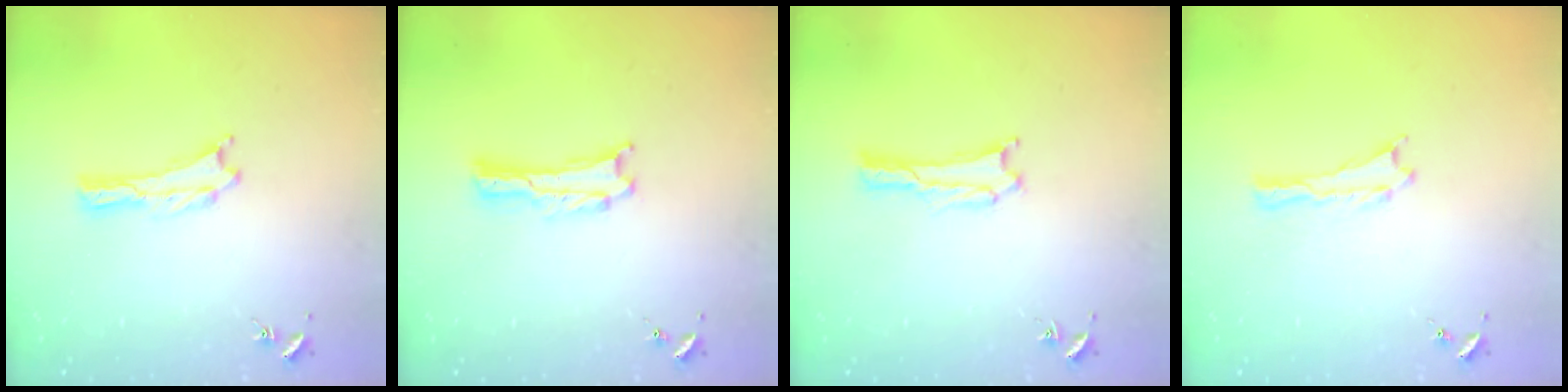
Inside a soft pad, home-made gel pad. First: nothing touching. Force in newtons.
{"total": 0.0}
{"total": 1.7, "press": 1.7, "slide": 0.1}
{"total": 0.0}